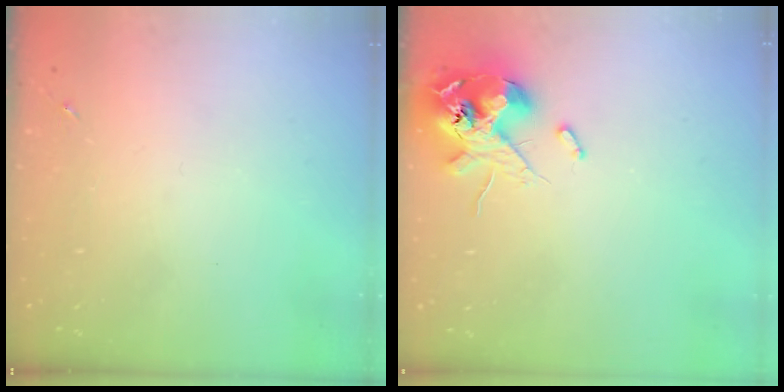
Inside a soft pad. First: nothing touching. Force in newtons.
{"total": 12.7, "press": 12.5, "slide": 2.2}